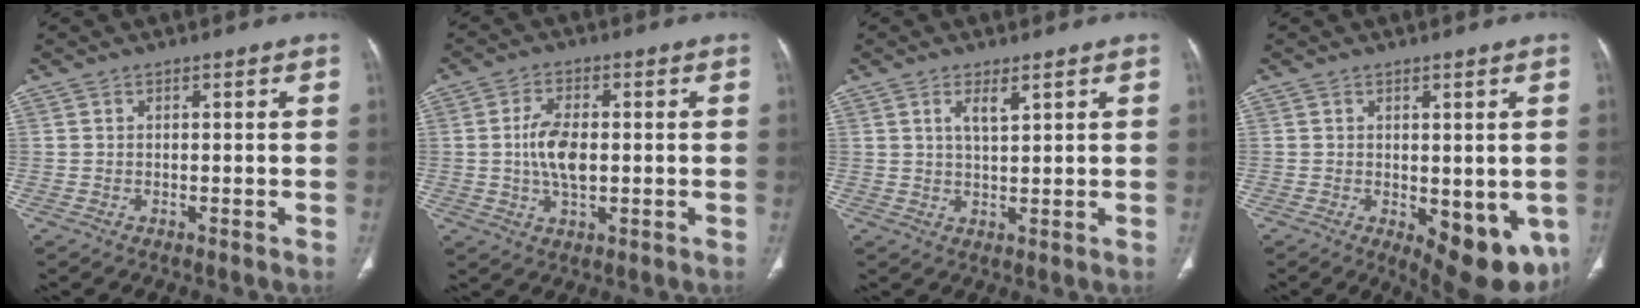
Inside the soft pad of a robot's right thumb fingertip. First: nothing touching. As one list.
[{"total": 7.2, "force": [0.0, 3.6, 6.2], "torque": [-0.120, 0.001, -0.002]}, {"total": 3.3, "force": [1.8, 1.0, 2.6], "torque": [-0.047, -0.013, 0.033]}, {"total": 12.8, "force": [-3.4, 5.8, 10.9], "torque": [-0.116, -0.020, -0.030]}]